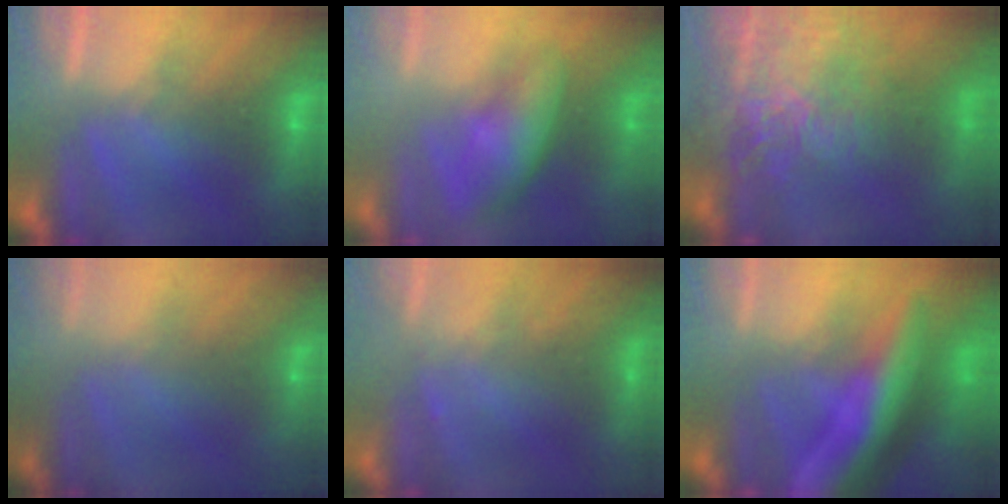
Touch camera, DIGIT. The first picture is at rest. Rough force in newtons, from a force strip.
{"total": 4.5}
{"total": 7.6}
{"total": 5.7}
{"total": 2.2}
{"total": 12.7}